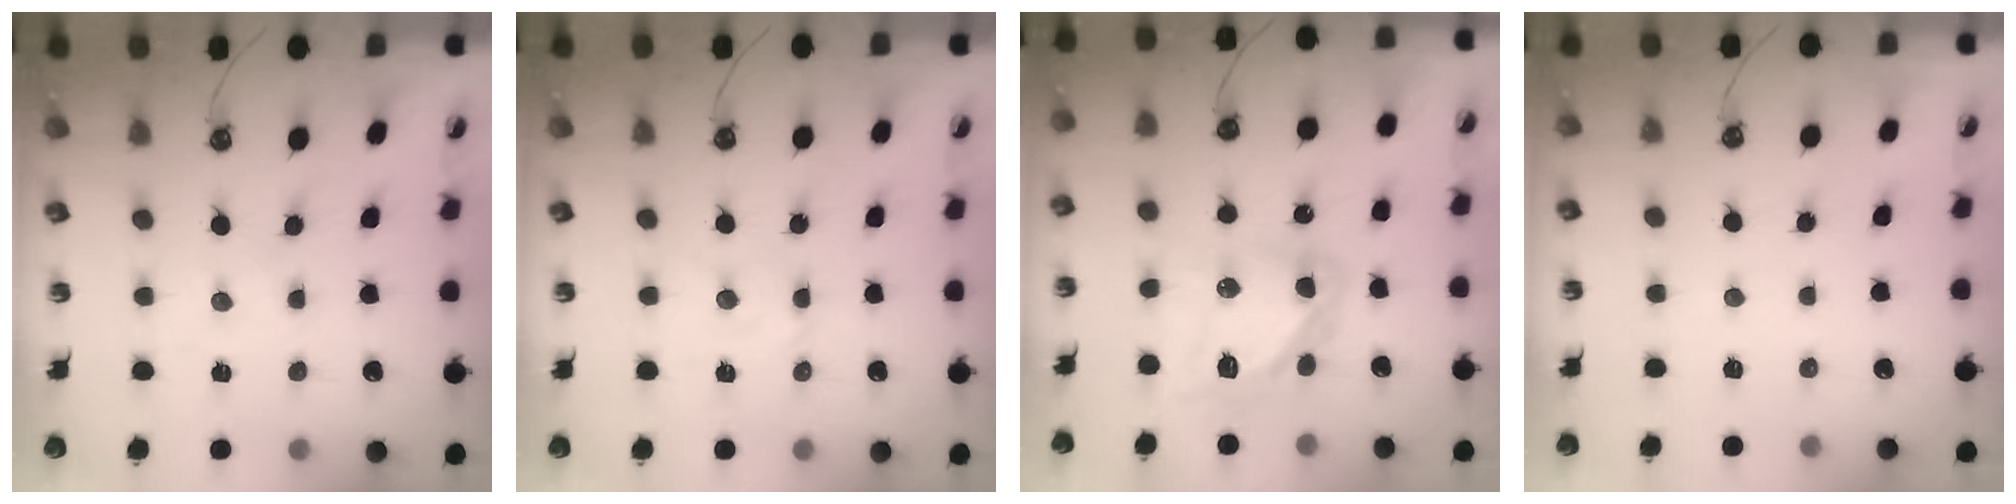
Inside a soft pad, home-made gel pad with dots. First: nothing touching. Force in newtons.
{"total": 5.4, "press": 5.4, "slide": 0.3}
{"total": 15.3, "press": 15.3, "slide": 1.3}
{"total": 1.1, "press": 1.1, "slide": 0.2}